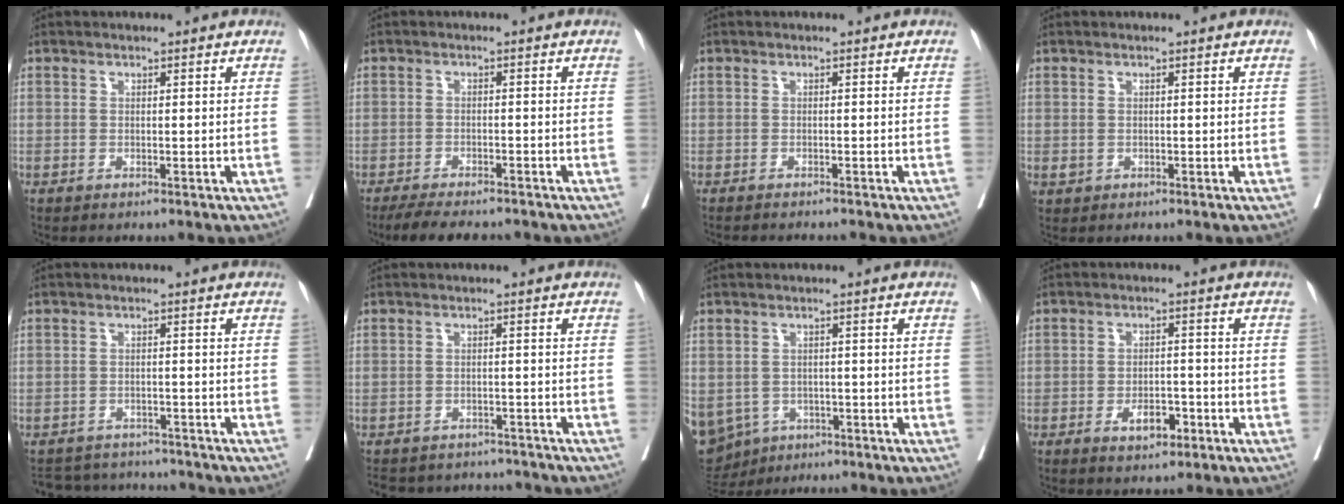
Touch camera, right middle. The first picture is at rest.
{"total": 8.7, "force": [-7.7, 1.6, 3.8], "torque": [-0.052, -0.010, -0.115]}
{"total": 5.9, "force": [-5.4, 0.2, 2.3], "torque": [-0.018, -0.011, -0.074]}
{"total": 0.9, "force": [-0.2, 0.8, 0.3], "torque": [-0.006, 0.001, 0.002]}
{"total": 9.5, "force": [-9.1, 2.2, 1.4], "torque": [-0.027, 0.011, -0.124]}
{"total": 12.2, "force": [-11.3, 3.9, 2.4], "torque": [-0.054, 0.014, -0.142]}
{"total": 19.2, "force": [-8.6, 15.5, 7.4], "torque": [-0.264, -0.013, -0.117]}
{"total": 4.1, "force": [-2.2, 1.9, 3.0], "torque": [-0.046, 0.005, -0.031]}